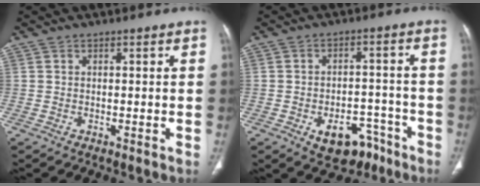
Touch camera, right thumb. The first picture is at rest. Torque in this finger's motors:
{"motor_torque": [1.20, 0.78, -0.04, -0.17, 0.14]}